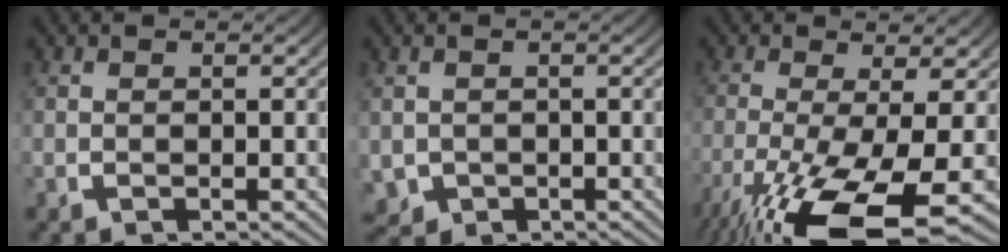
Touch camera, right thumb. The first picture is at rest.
{"total": 3.2, "force": [-0.8, 2.9, 1.1], "torque": [-0.038, -0.027, 0.002]}
{"total": 11.0, "force": [-3.8, 4.9, 9.1], "torque": [-0.185, -0.043, -0.032]}